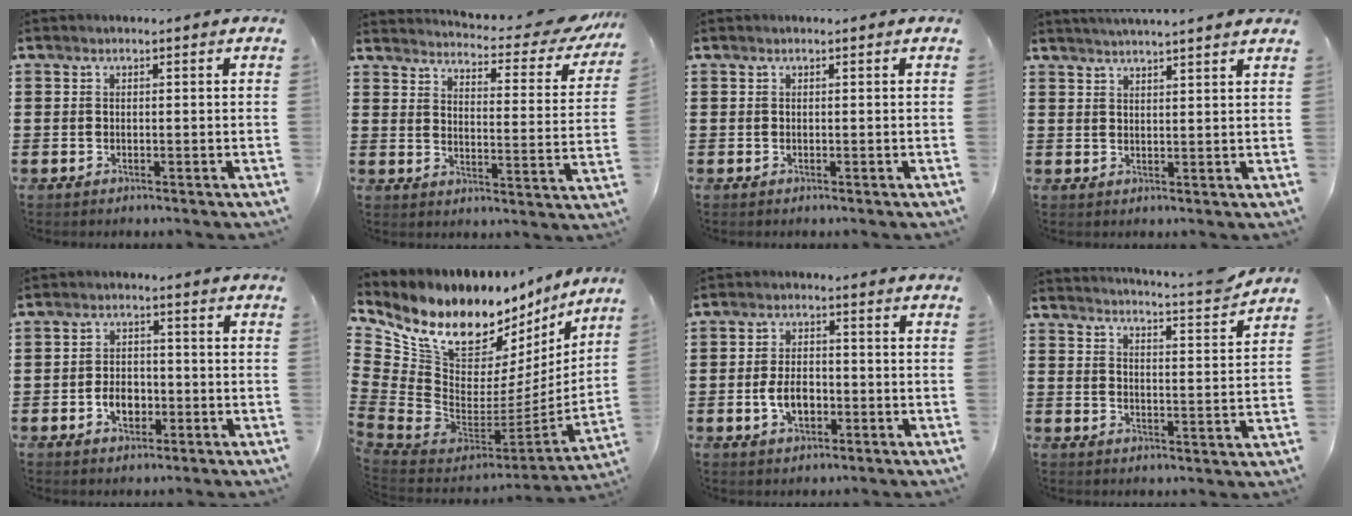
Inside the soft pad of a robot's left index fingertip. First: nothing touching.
{"total": 3.9, "force": [3.6, 0.1, 1.5], "torque": [-0.036, -0.037, 0.052]}
{"total": 0.0}
{"total": 2.7, "force": [2.6, -0.8, 0.3], "torque": [-0.011, -0.011, 0.048]}
{"total": 4.0, "force": [-1.5, 2.7, 2.6], "torque": [-0.041, 0.000, -0.031]}
{"total": 11.1, "force": [8.2, 5.9, 4.4], "torque": [-0.112, -0.081, 0.146]}
{"total": 4.8, "force": [-1.4, 2.7, 3.7], "torque": [-0.065, 0.001, -0.029]}
{"total": 3.9, "force": [3.7, -0.8, 1.1], "torque": [-0.031, -0.036, 0.056]}